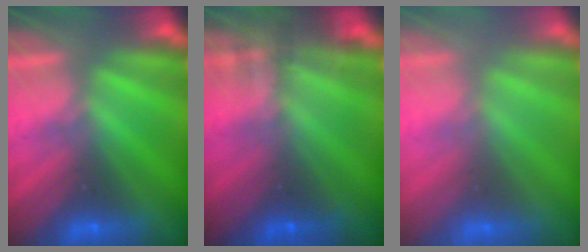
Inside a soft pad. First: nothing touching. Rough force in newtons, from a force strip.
{"total": 7.5}
{"total": 2.7}